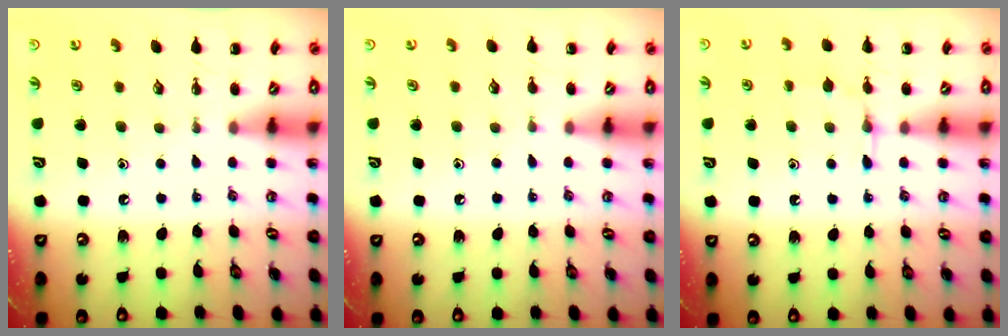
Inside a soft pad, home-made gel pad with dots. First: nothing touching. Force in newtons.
{"total": 3.8, "press": 3.5, "slide": 1.3}
{"total": 4.9, "press": 4.6, "slide": 1.5}